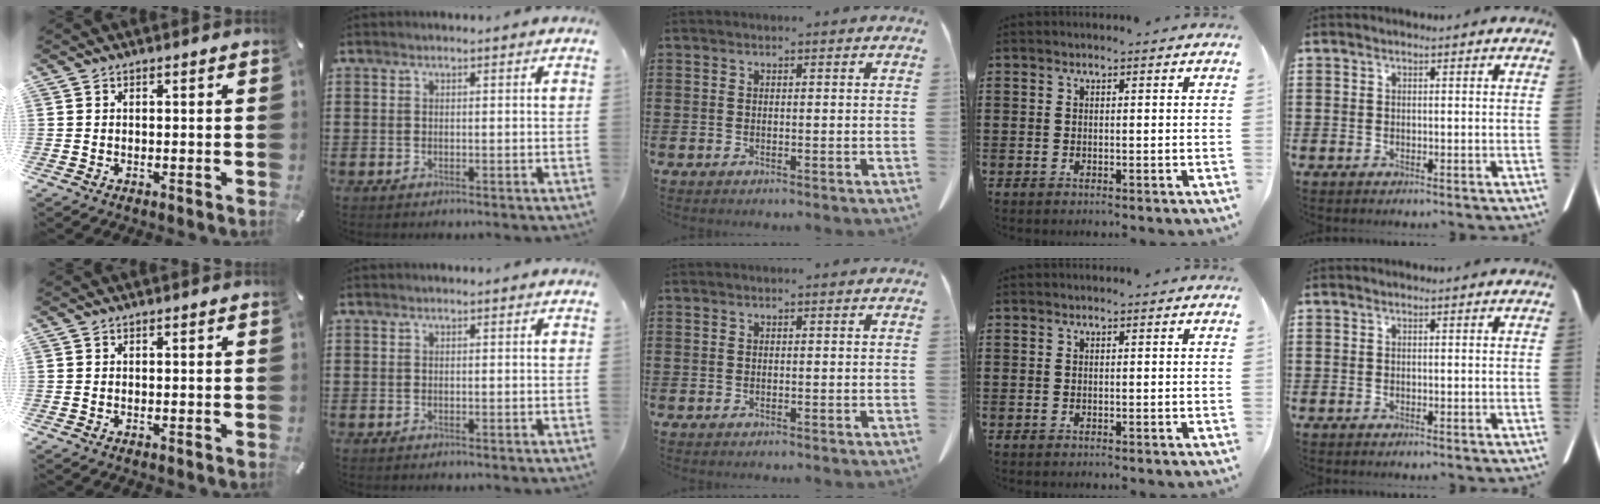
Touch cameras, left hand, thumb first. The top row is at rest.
{}